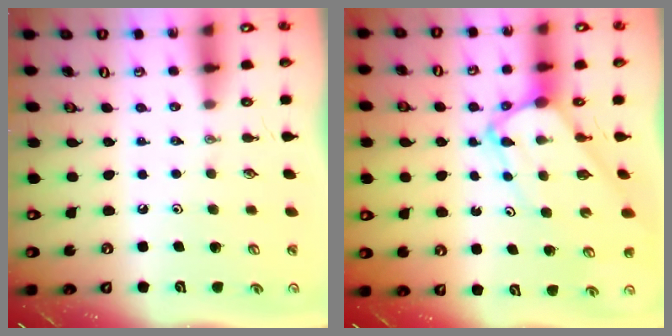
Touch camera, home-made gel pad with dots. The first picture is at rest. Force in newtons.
{"total": 7.6, "press": 7.5, "slide": 0.8}